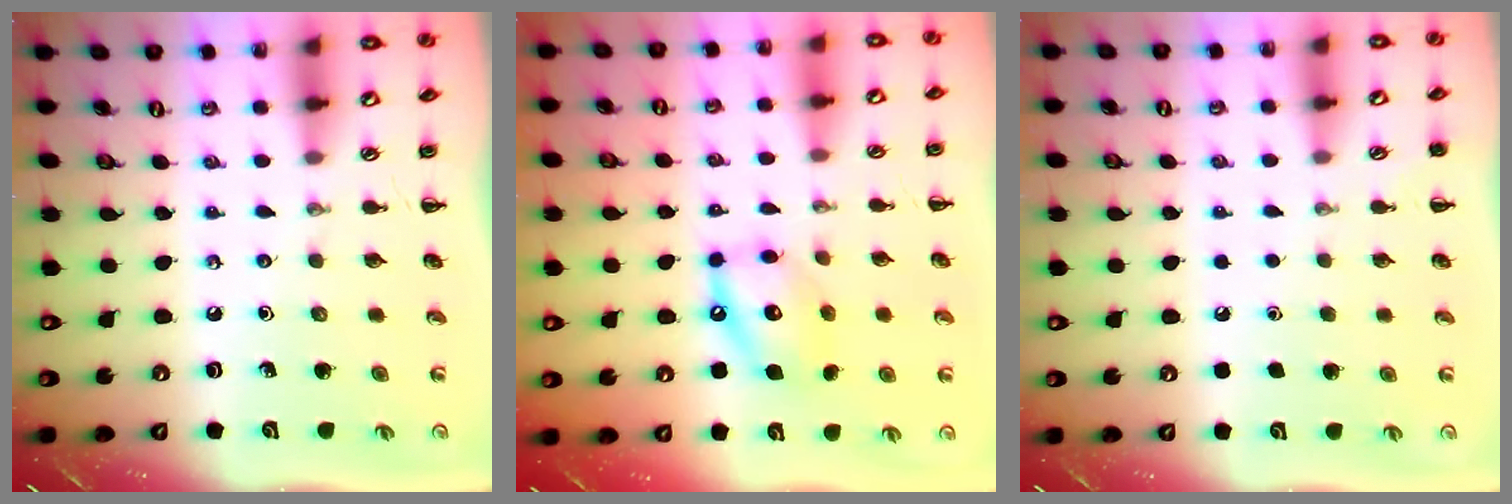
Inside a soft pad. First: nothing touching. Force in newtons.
{"total": 12.6, "press": 12.4, "slide": 2.6}
{"total": 1.6, "press": 1.6, "slide": 0.1}